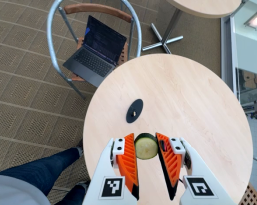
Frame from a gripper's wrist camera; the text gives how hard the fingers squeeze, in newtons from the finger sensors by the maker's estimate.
{"total": 7.4, "left": 7.2, "right": 7.6}